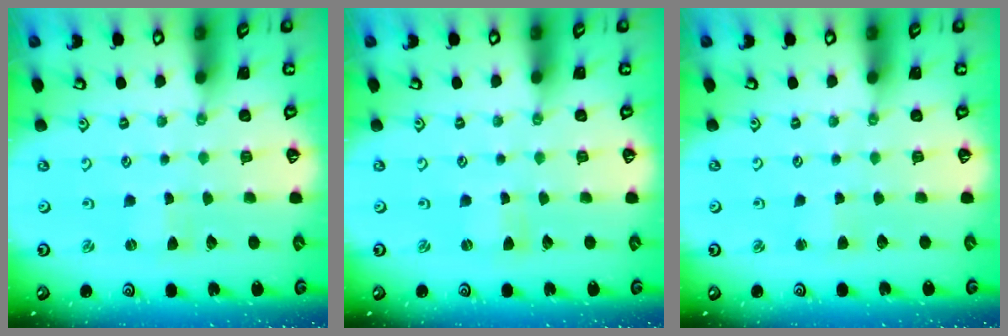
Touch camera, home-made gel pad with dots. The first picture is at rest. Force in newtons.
{"total": 0.0}
{"total": 2.7, "press": 2.7, "slide": 0.2}